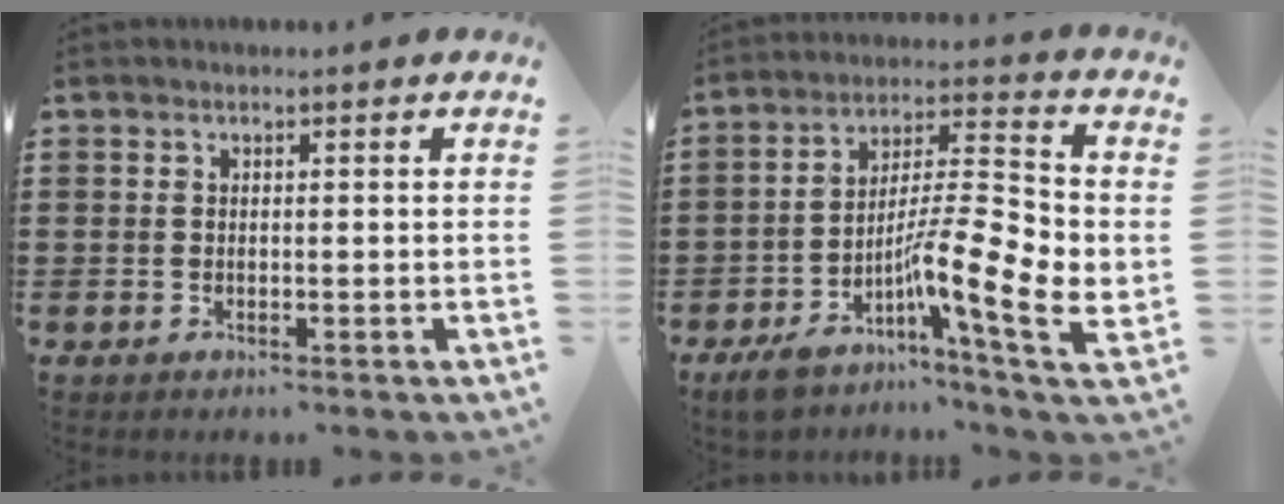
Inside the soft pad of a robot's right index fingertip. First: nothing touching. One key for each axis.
{"total": 13.3, "fx": -4.2, "fy": 2.6, "fz": 12.3, "tx": -0.222, "ty": -0.022, "tz": -0.078}